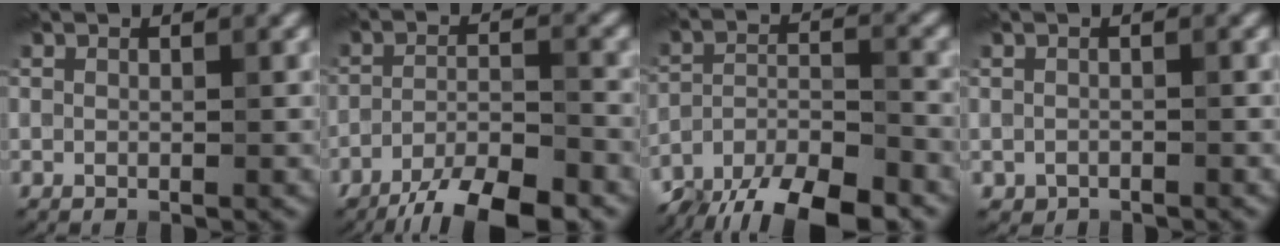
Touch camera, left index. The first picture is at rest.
{"total": 7.3, "force": [-5.5, 1.7, 4.5], "torque": [-0.073, -0.002, -0.098]}
{"total": 9.8, "force": [-8.0, 3.1, 4.8], "torque": [-0.076, -0.011, -0.138]}
{"total": 0.7, "force": [-0.6, 0.5, 0.1], "torque": [0.000, -0.005, -0.009]}